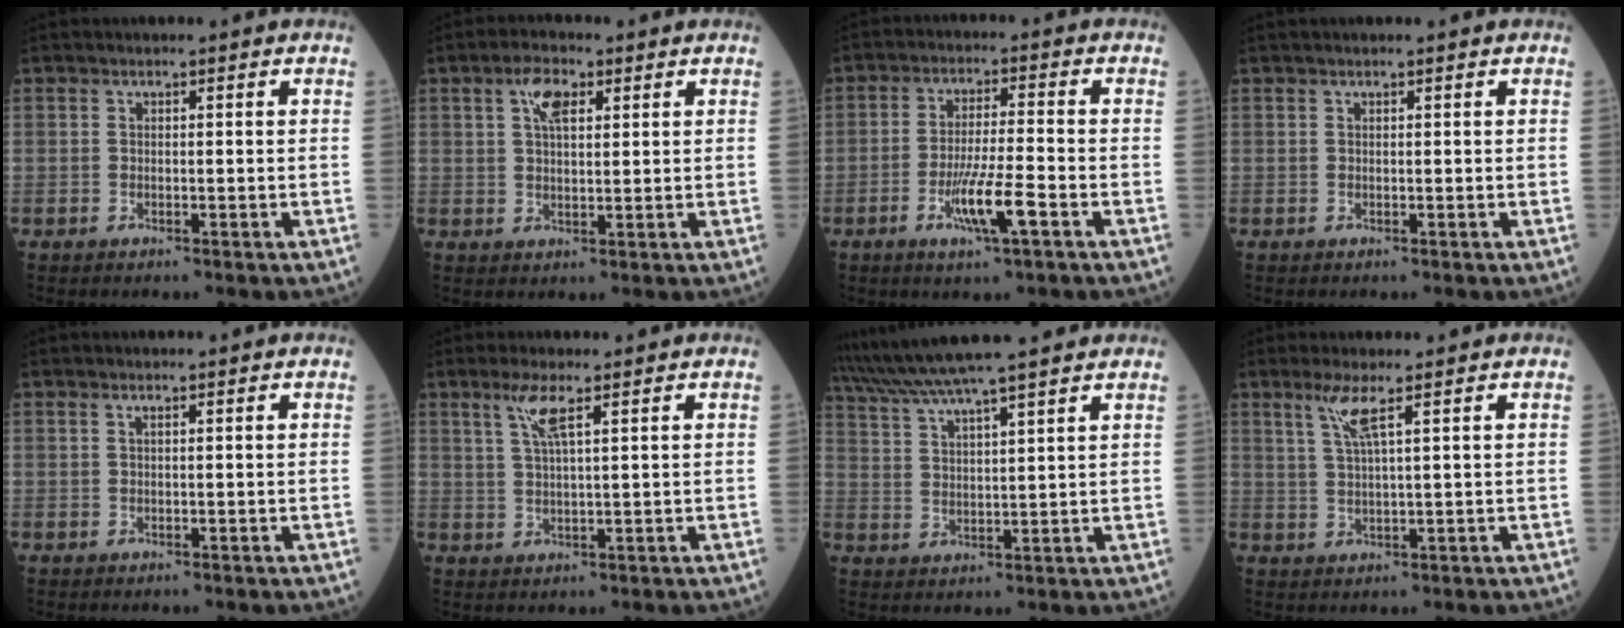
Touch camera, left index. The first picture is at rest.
{"total": 4.5, "force": [1.9, 1.9, 3.5], "torque": [-0.073, 0.009, 0.034]}
{"total": 7.3, "force": [-3.2, 0.2, 6.5], "torque": [-0.127, -0.011, -0.059]}
{"total": 1.2, "force": [1.0, 0.0, 0.7], "torque": [-0.010, 0.020, 0.020]}
{"total": 0.0}
{"total": 3.8, "force": [2.0, 0.0, 3.2], "torque": [-0.072, -0.002, 0.042]}
{"total": 13.7, "force": [12.1, -0.4, 6.5], "torque": [-0.127, 0.036, 0.192]}
{"total": 3.6, "force": [1.9, -0.4, 3.0], "torque": [-0.069, -0.005, 0.042]}